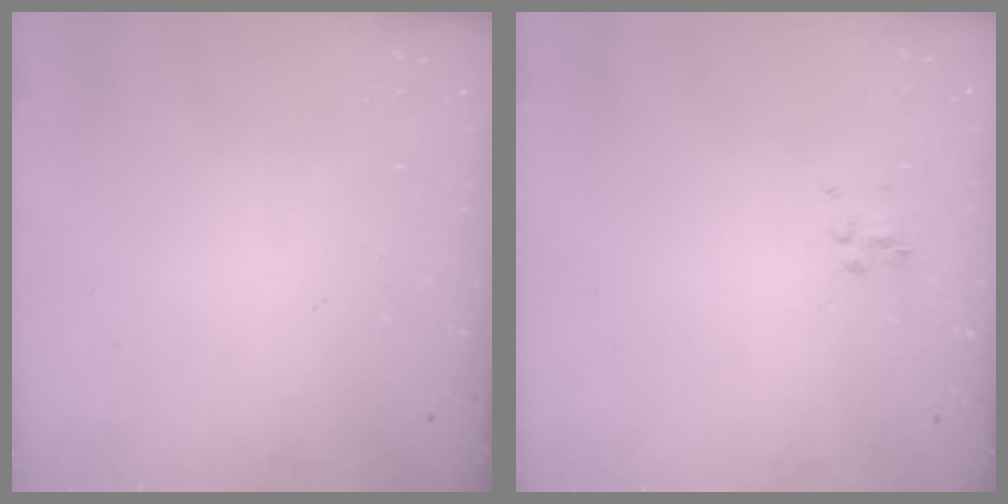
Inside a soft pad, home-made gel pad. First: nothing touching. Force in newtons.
{"total": 3.4, "press": 3.1, "slide": 1.4}